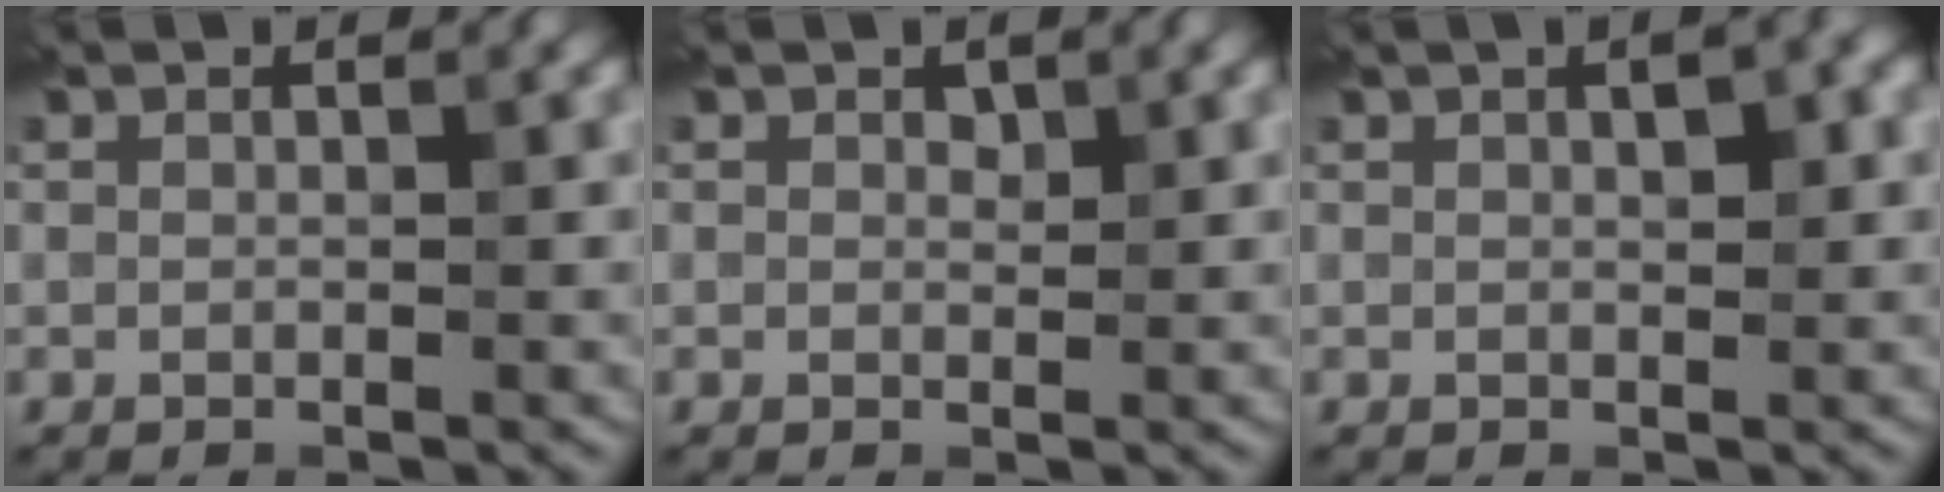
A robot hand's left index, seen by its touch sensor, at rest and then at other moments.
{"total": 0.7, "force": [0.5, 0.4, 0.2], "torque": [-0.002, -0.003, 0.007]}
{"total": 2.1, "force": [0.7, 0.7, 1.8], "torque": [-0.025, 0.003, 0.012]}